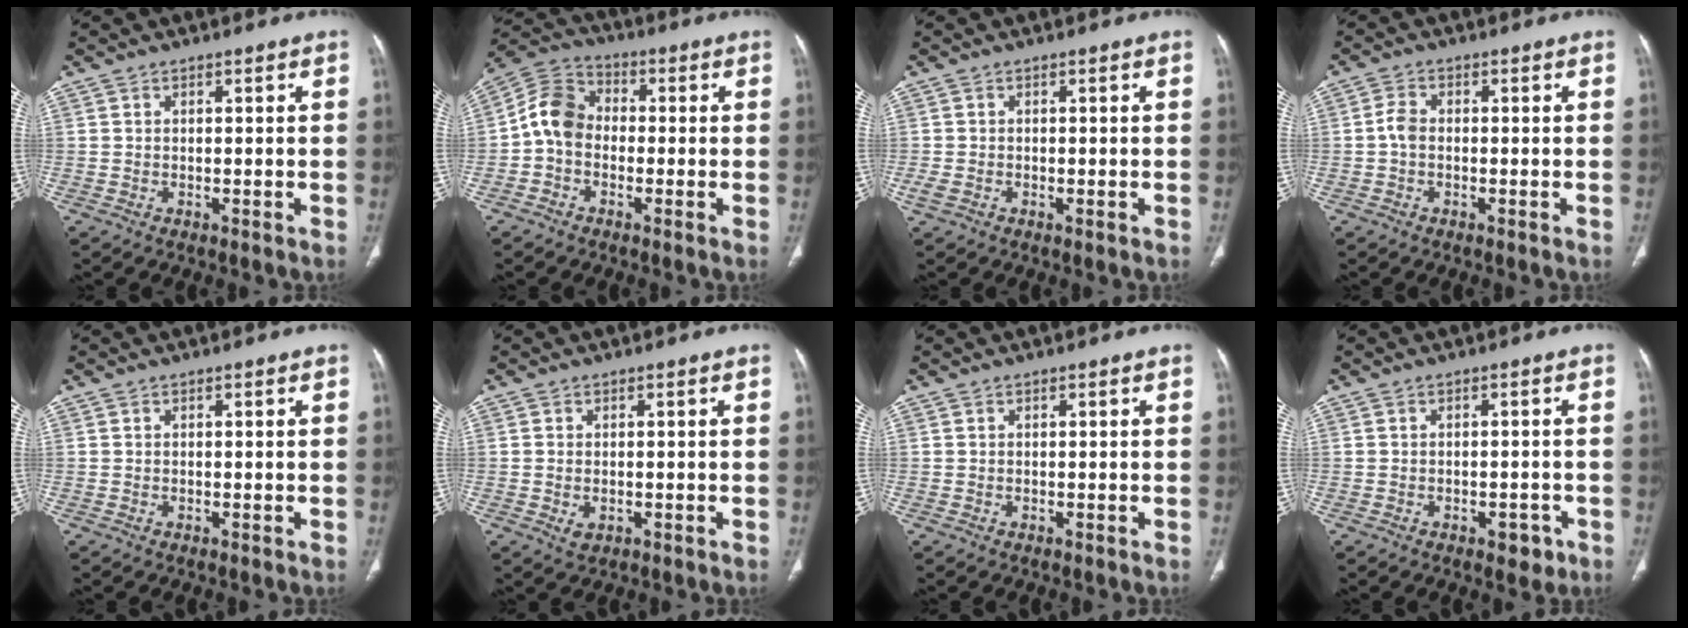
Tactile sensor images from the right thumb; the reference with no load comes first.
{"total": 8.3, "force": [-1.2, 6.5, 5.1], "torque": [-0.086, 0.029, -0.039]}
{"total": 2.0, "force": [-0.6, 1.2, 1.5], "torque": [-0.039, 0.002, -0.009]}
{"total": 2.6, "force": [-0.4, 1.7, 1.9], "torque": [-0.036, 0.006, -0.015]}
{"total": 0.0}
{"total": 2.1, "force": [-0.4, 1.4, 1.4], "torque": [-0.028, 0.000, -0.001]}
{"total": 0.0}
{"total": 3.3, "force": [-1.6, 1.9, 2.1], "torque": [-0.014, 0.008, -0.015]}